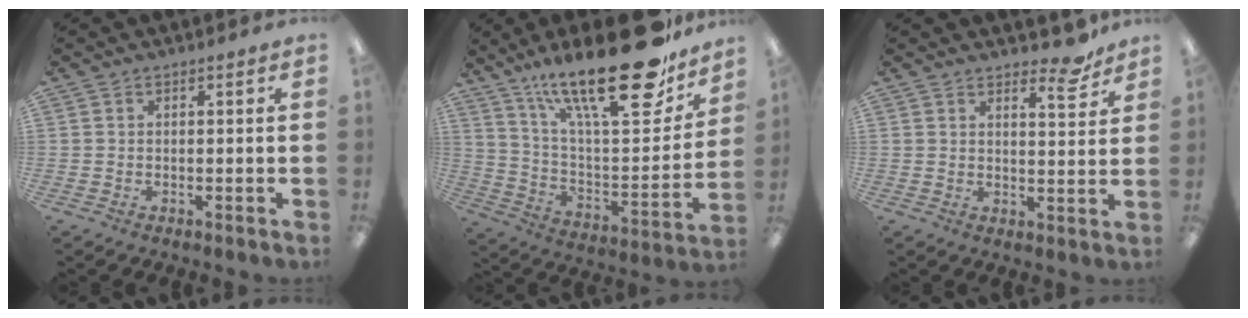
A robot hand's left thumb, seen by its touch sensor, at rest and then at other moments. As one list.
[{"total": 28.3, "force": [19.5, 8.3, 18.8], "torque": [-0.286, -0.125, 0.322]}, {"total": 6.6, "force": [5.2, 2.1, 3.4], "torque": [-0.025, -0.039, 0.082]}]